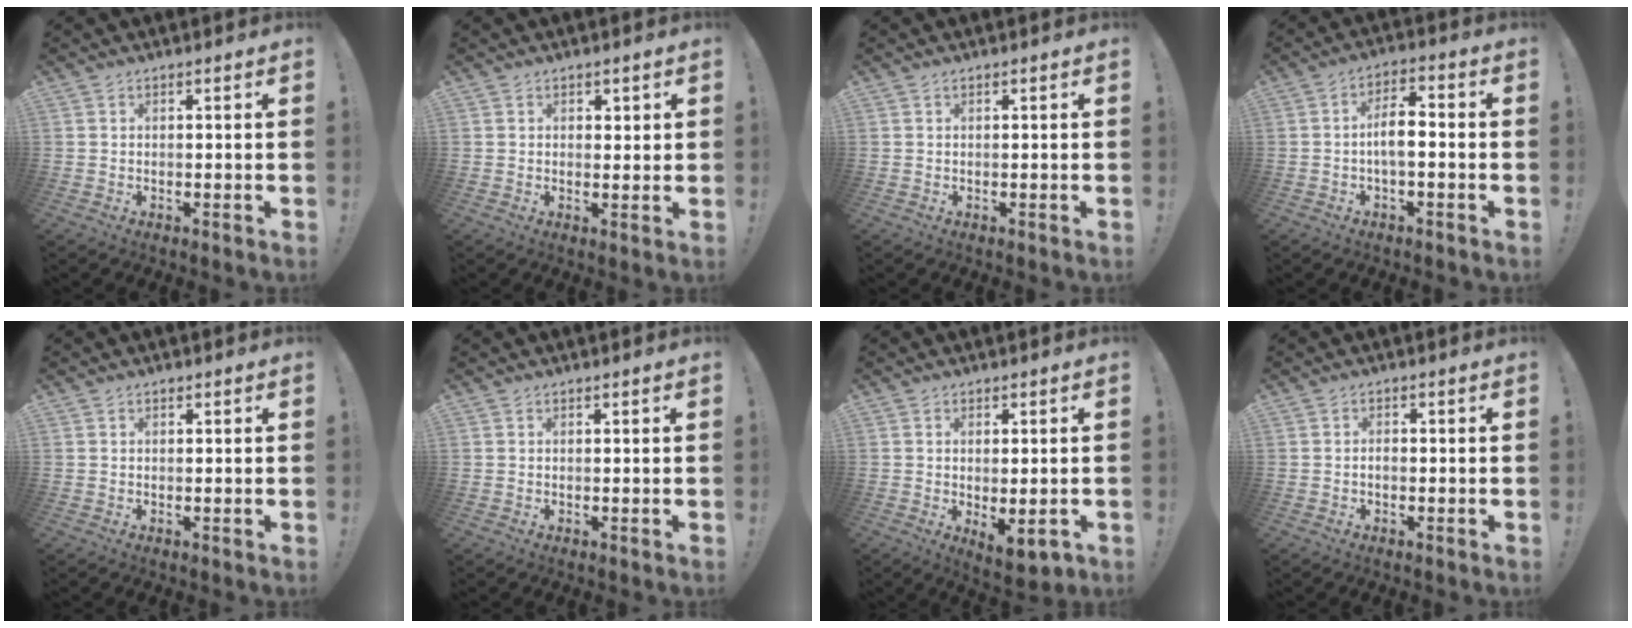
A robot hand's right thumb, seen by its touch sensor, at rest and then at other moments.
{"total": 2.0, "force": [1.3, 1.5, 0.1], "torque": [0.014, -0.008, 0.021]}
{"total": 0.0}
{"total": 6.9, "force": [-1.3, 2.8, 6.2], "torque": [-0.107, 0.008, -0.025]}
{"total": 0.0}
{"total": 0.0}
{"total": 5.5, "force": [0.6, 1.6, 5.2], "torque": [-0.072, -0.021, 0.017]}
{"total": 1.1, "force": [-0.8, 0.5, 0.5], "torque": [-0.018, 0.005, -0.014]}